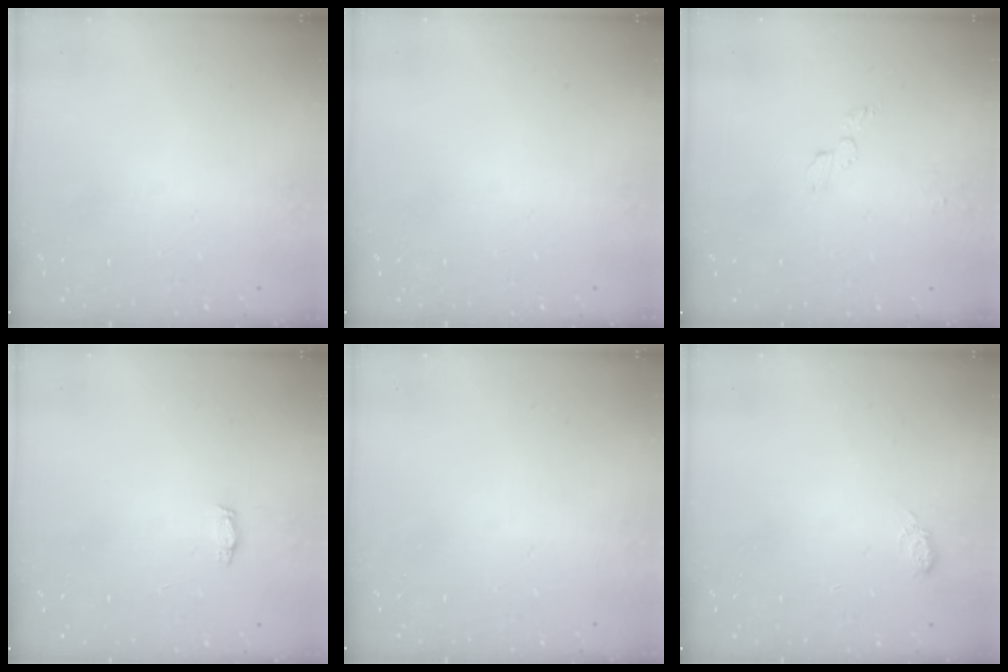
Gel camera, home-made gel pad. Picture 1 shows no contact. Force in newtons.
{"total": 0.0}
{"total": 3.9, "press": 3.9, "slide": 0.4}
{"total": 2.9, "press": 2.8, "slide": 0.4}
{"total": 0.0}
{"total": 5.6, "press": 5.6, "slide": 0.6}